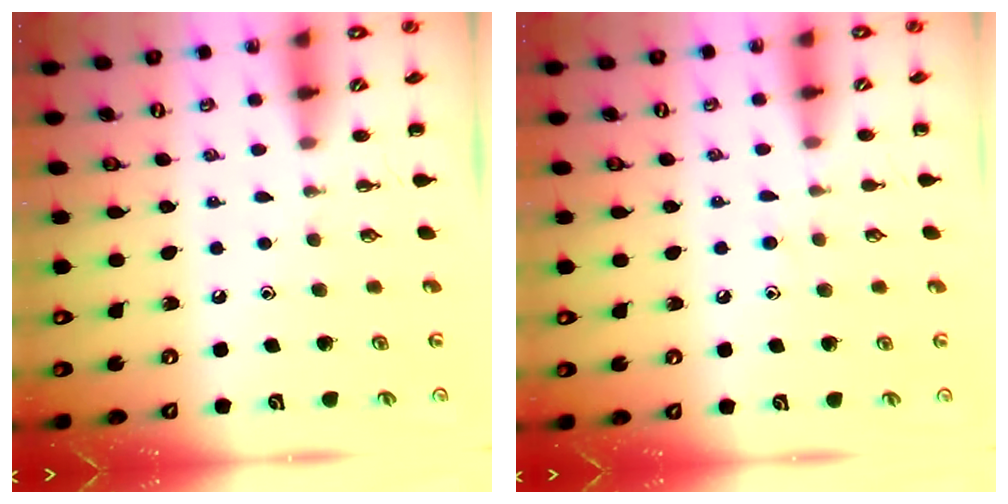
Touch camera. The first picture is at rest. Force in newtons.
{"total": 6.7, "press": 6.3, "slide": 2.4}